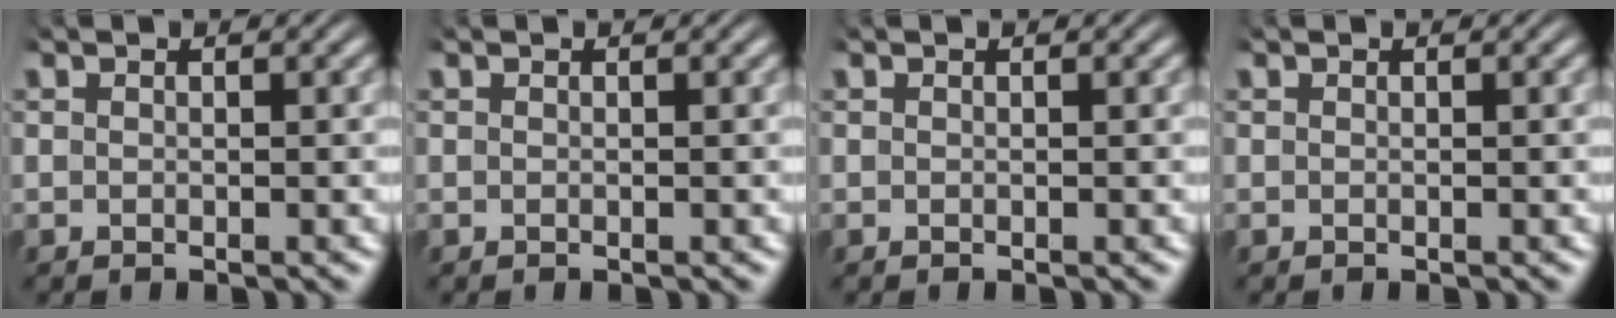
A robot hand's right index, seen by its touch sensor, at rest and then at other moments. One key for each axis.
{"total": 0.0}
{"total": 0.0}
{"total": 0.0}